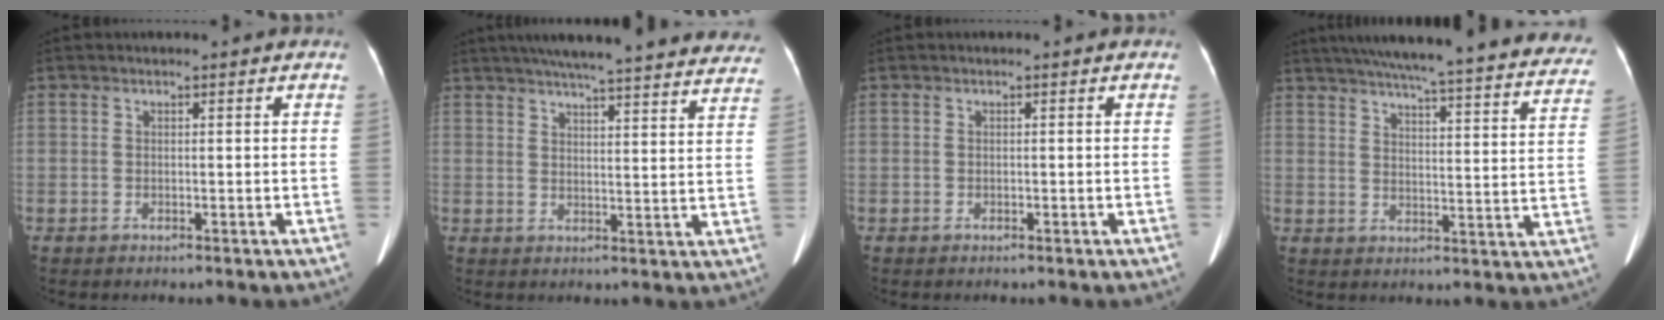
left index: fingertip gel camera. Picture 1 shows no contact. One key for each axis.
{"total": 30.1, "fx": 26.8, "fy": 3.4, "fz": 13.3, "tx": -0.196, "ty": -0.030, "tz": 0.319}
{"total": 0.0}
{"total": 34.5, "fx": 30.8, "fy": 3.5, "fz": 15.1, "tx": -0.202, "ty": -0.058, "tz": 0.367}